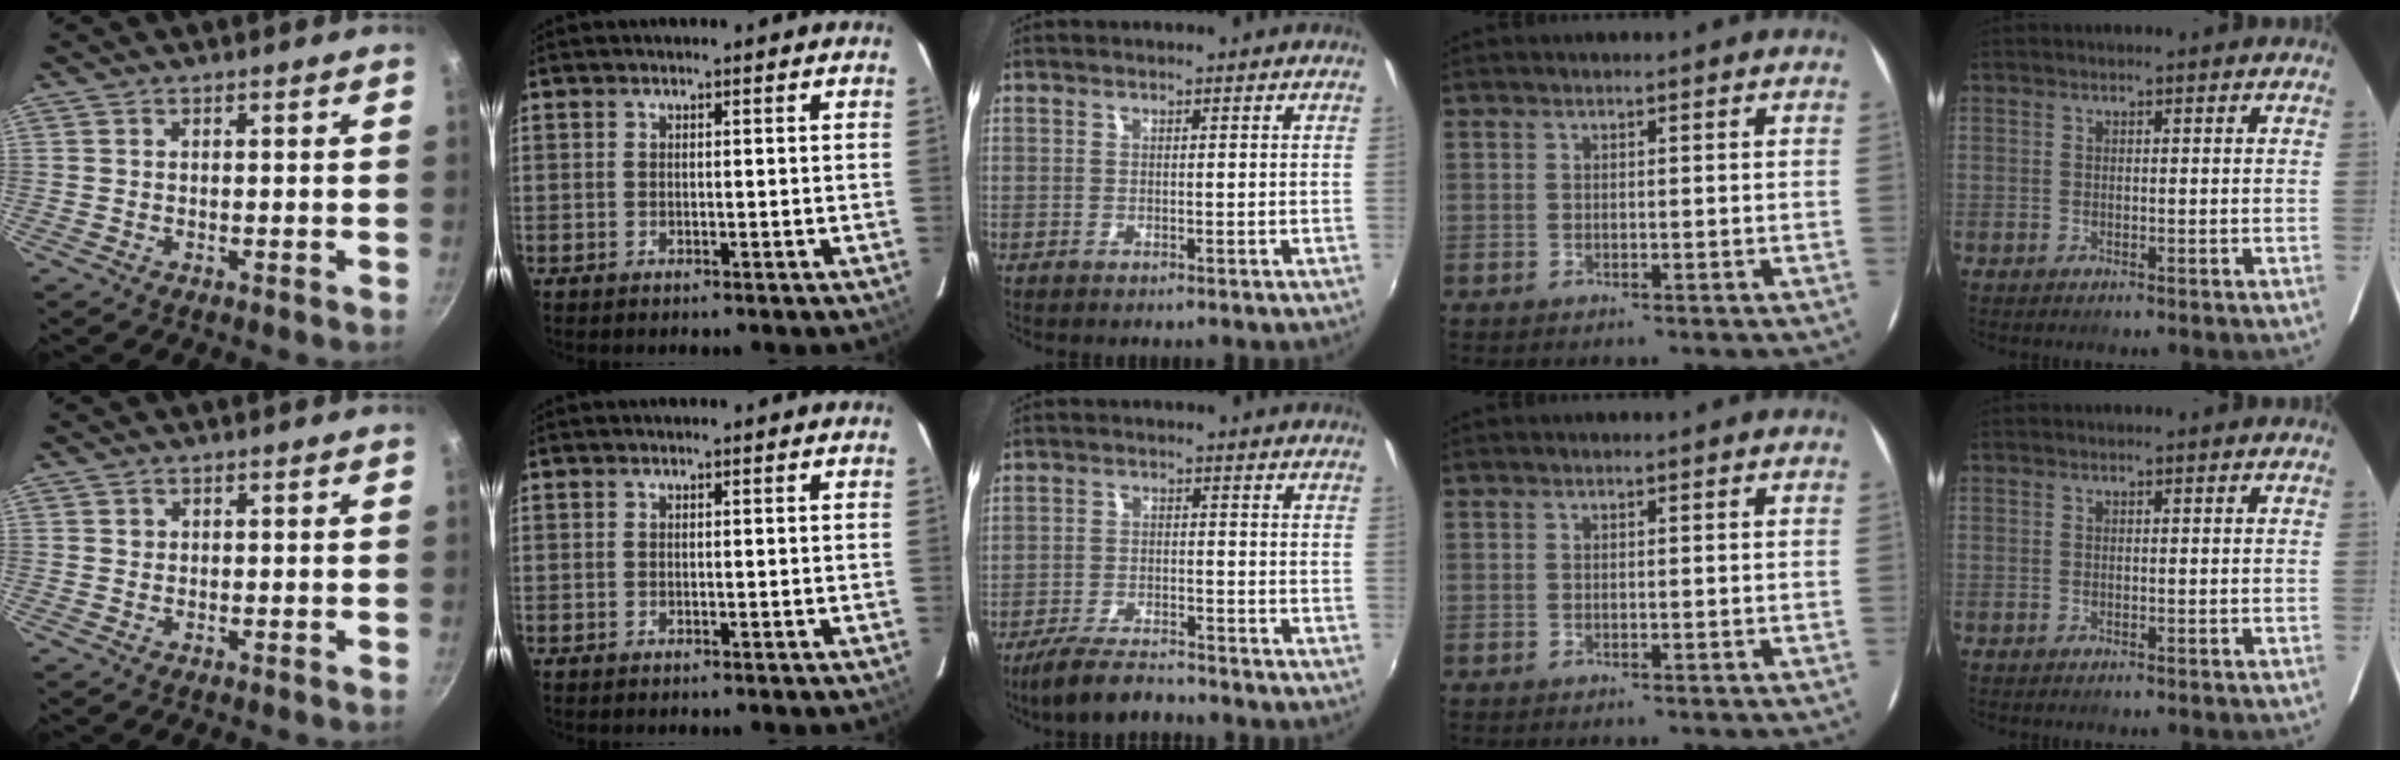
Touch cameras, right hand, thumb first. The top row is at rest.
{"thumb": {"total": 0.6, "force": [0.2, 0.6, 0.1], "torque": [0.004, 0.002, 0.002]}, "middle": {"total": 8.3, "force": [-7.4, 1.6, 3.5], "torque": [-0.090, -0.013, -0.131]}}